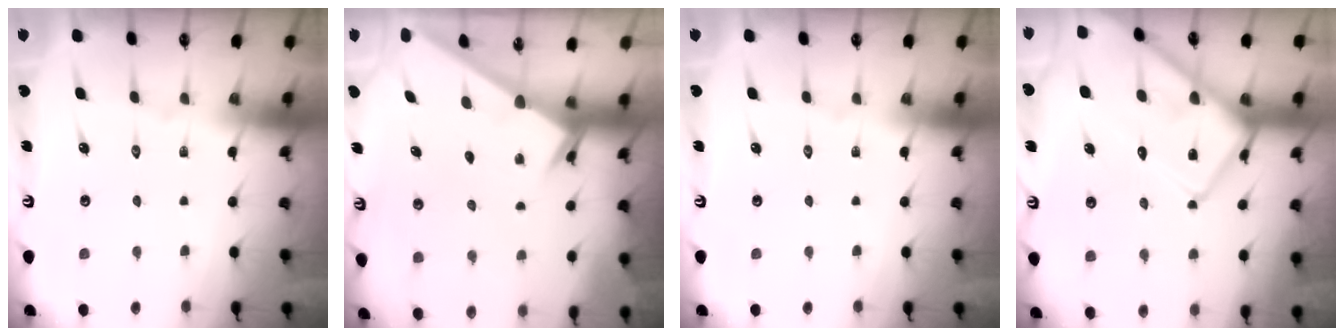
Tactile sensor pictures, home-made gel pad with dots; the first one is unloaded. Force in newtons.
{"total": 2.6, "press": 2.6, "slide": 0.2}
{"total": 0.0}
{"total": 15.7, "press": 15.6, "slide": 1.5}